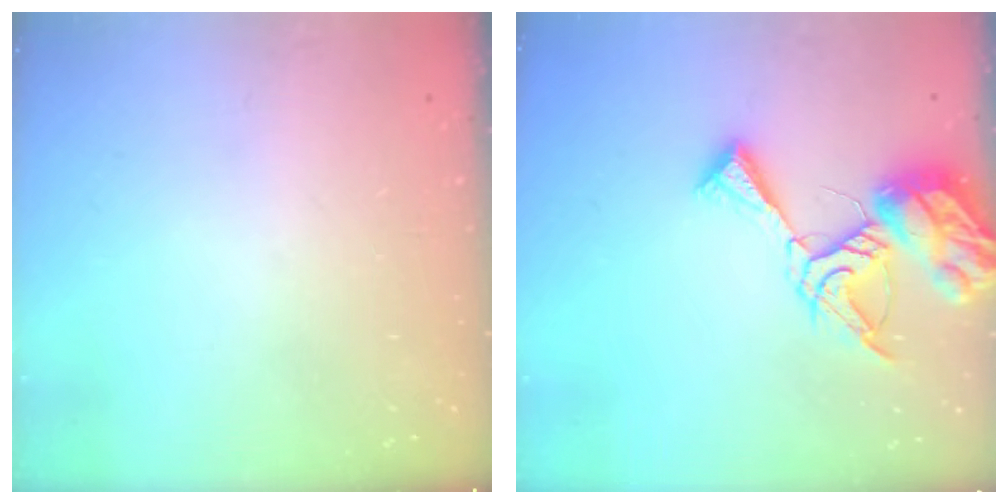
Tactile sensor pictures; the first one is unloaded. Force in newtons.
{"total": 12.6, "press": 12.6, "slide": 1.2}